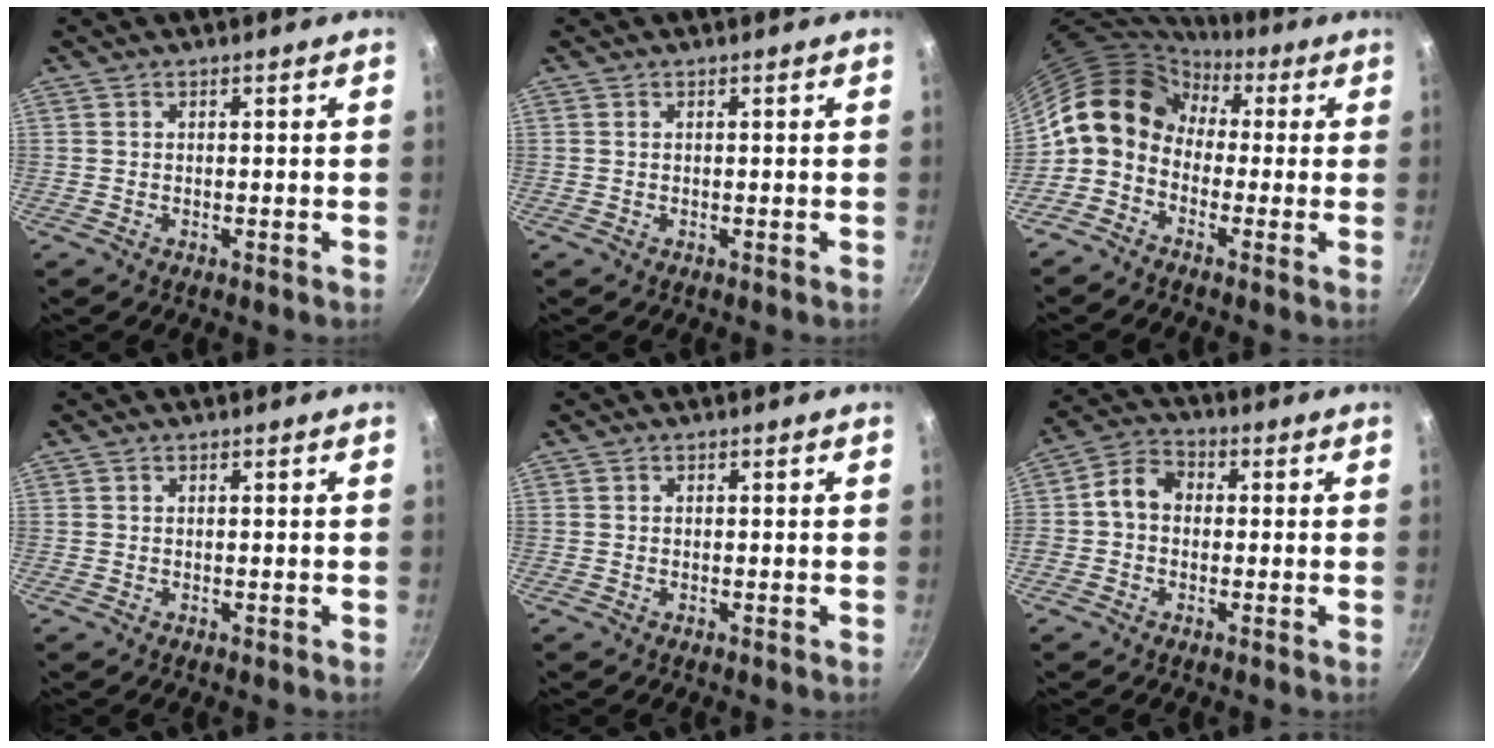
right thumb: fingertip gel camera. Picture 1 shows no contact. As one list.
[{"total": 0.0}, {"total": 11.6, "force": [0.5, 9.3, 6.9], "torque": [-0.092, 0.035, -0.019]}, {"total": 0.0}, {"total": 0.0}, {"total": 6.5, "force": [0.0, 5.3, 3.8], "torque": [-0.046, 0.020, -0.020]}]